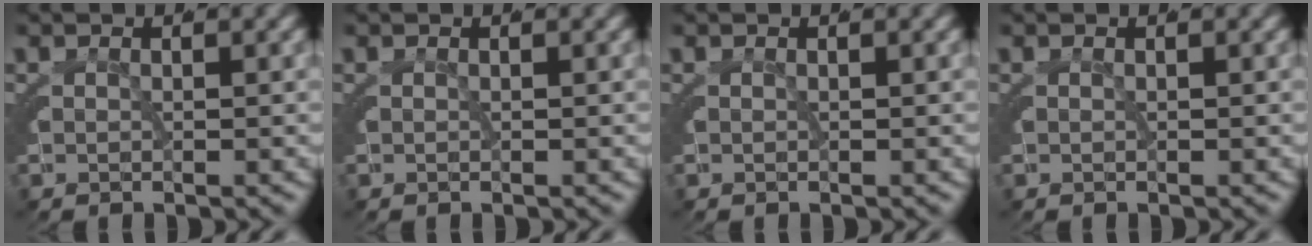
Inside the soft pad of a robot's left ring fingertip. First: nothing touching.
{"total": 0.0}
{"total": 0.0}
{"total": 0.0}